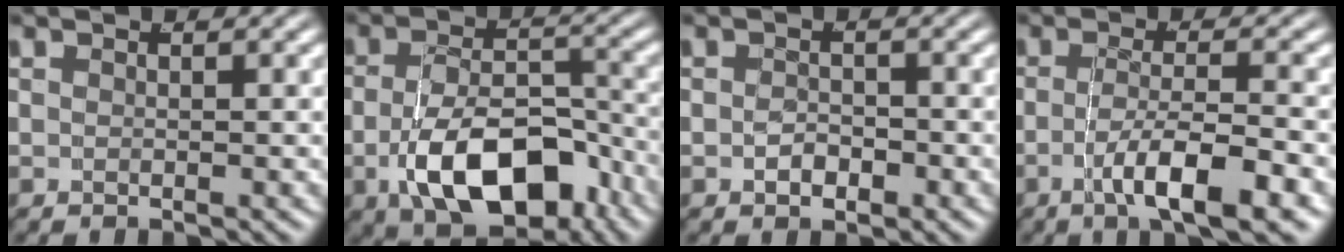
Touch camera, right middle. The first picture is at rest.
{"total": 8.8, "force": [-4.0, 4.5, 6.5], "torque": [-0.100, -0.022, -0.053]}
{"total": 1.4, "force": [-0.8, 0.9, 0.6], "torque": [-0.012, -0.004, -0.010]}
{"total": 5.5, "force": [-2.6, 1.0, 4.8], "torque": [-0.079, -0.014, -0.033]}